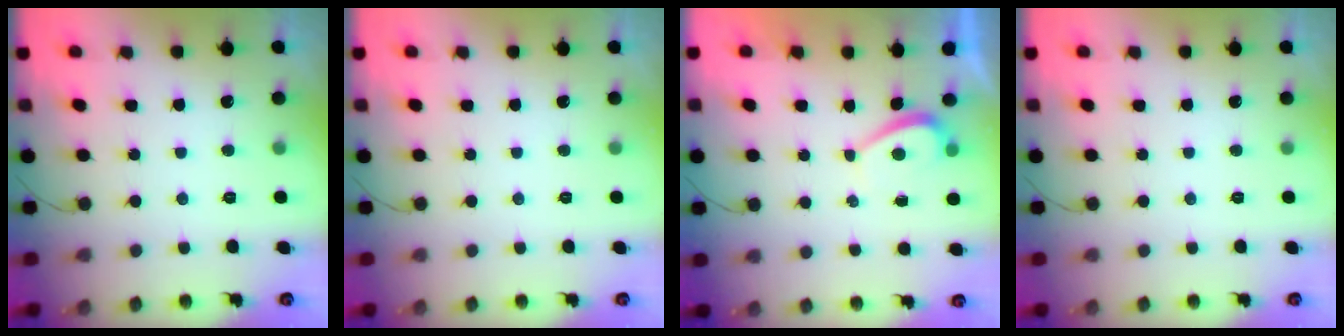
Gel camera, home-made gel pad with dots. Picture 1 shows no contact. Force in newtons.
{"total": 0.0}
{"total": 1.3, "press": 1.1, "slide": 0.5}
{"total": 0.0}